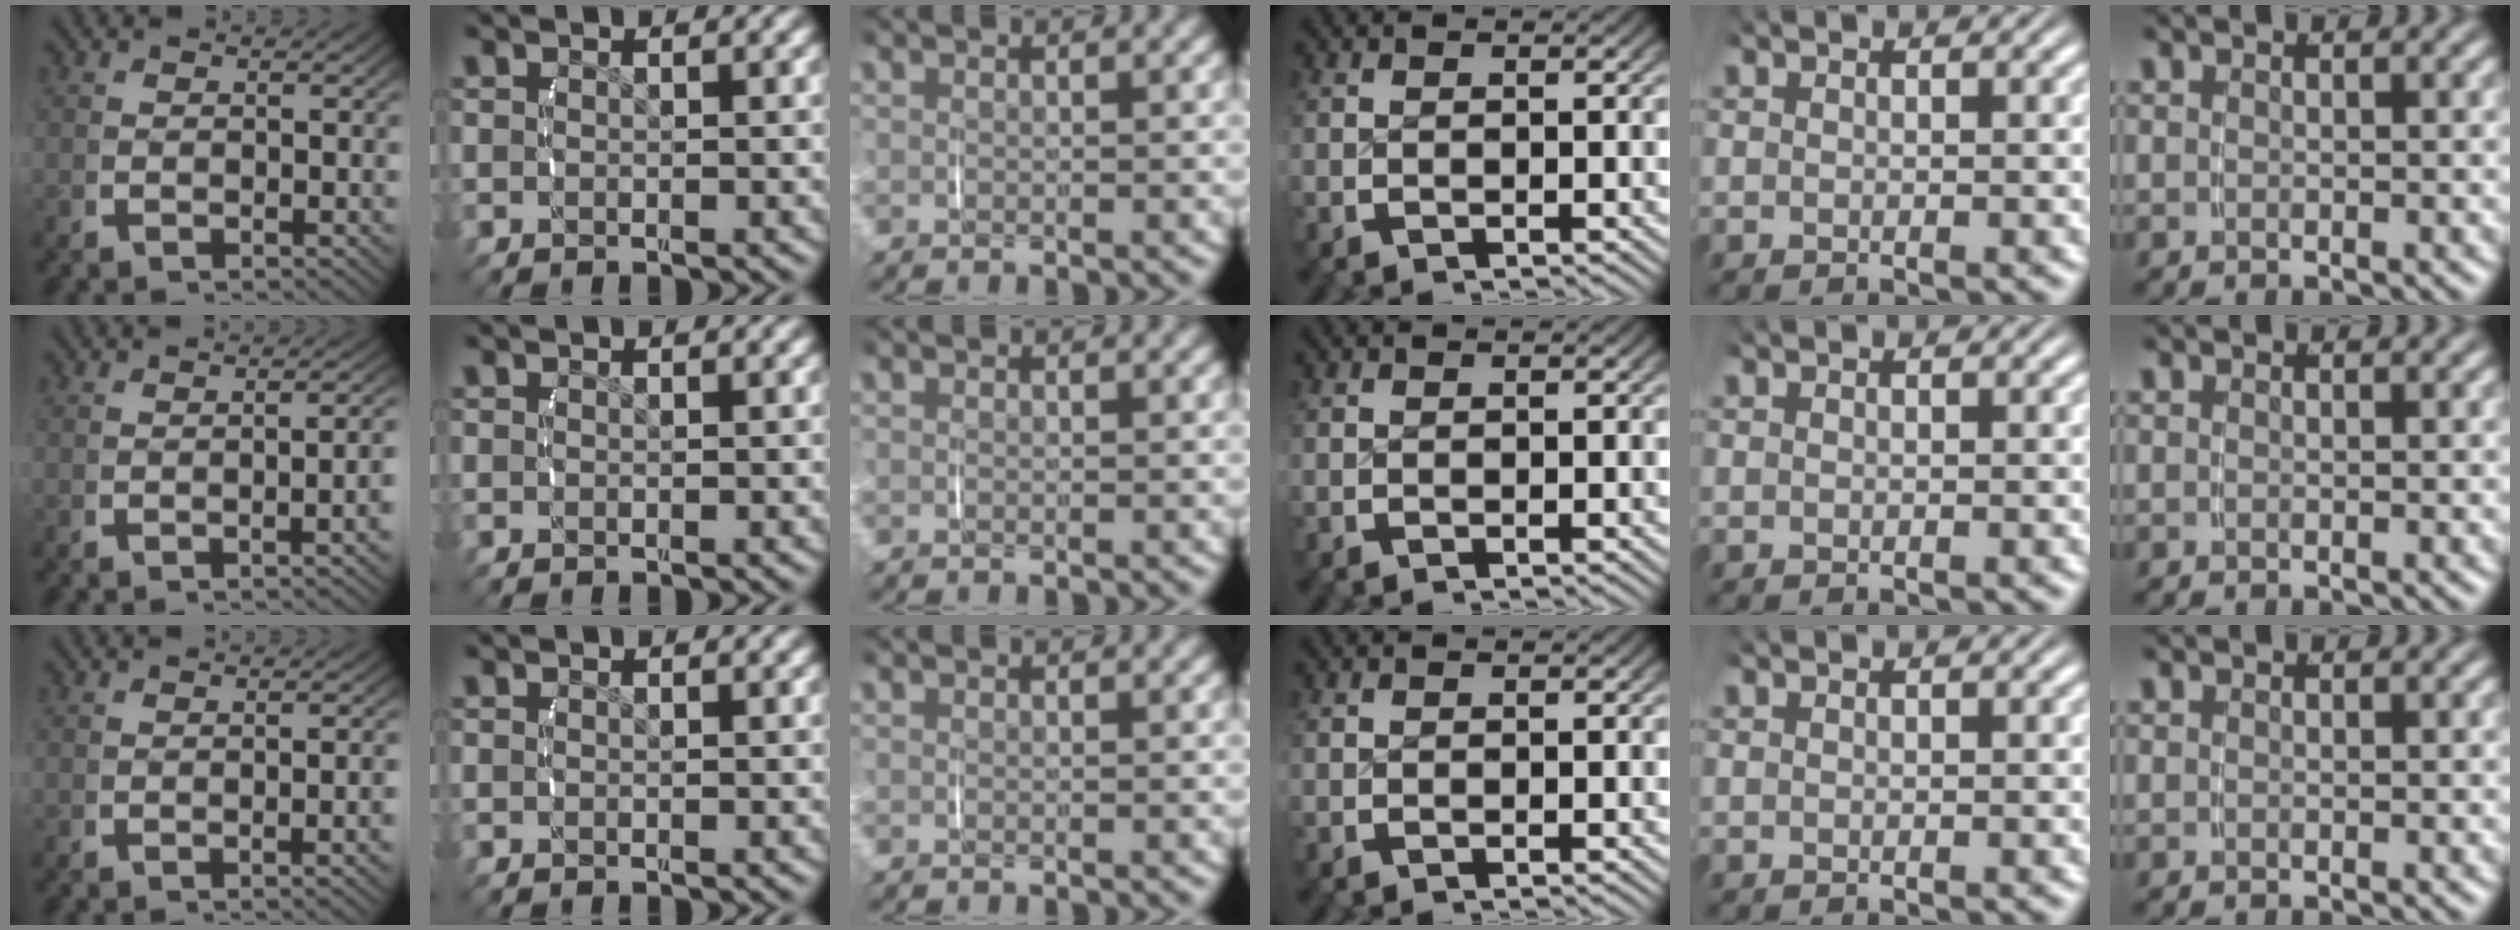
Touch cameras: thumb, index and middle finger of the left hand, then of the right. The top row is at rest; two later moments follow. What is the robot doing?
{"motion": "lift_and_place", "object": "measuring cup"}